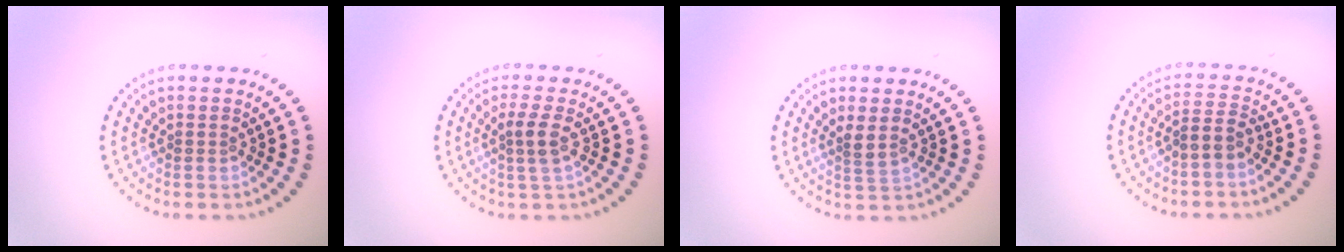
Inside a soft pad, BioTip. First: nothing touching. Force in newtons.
{"total": 1.9, "press": 1.6, "slide": 1.0}
{"total": 1.4, "press": 1.1, "slide": 0.9}
{"total": 1.9, "press": 1.3, "slide": 1.4}